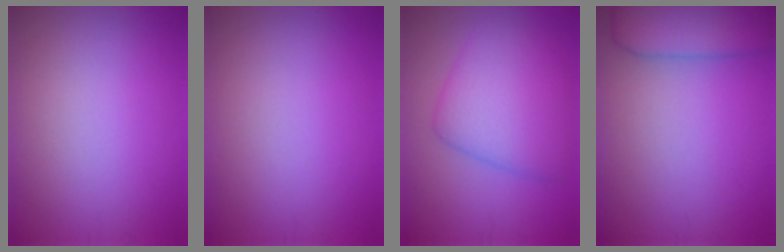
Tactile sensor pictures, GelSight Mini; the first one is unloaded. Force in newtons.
{"total": 0.0}
{"total": 6.1, "press": 6.1, "slide": 0.2}
{"total": 6.2, "press": 6.1, "slide": 0.6}